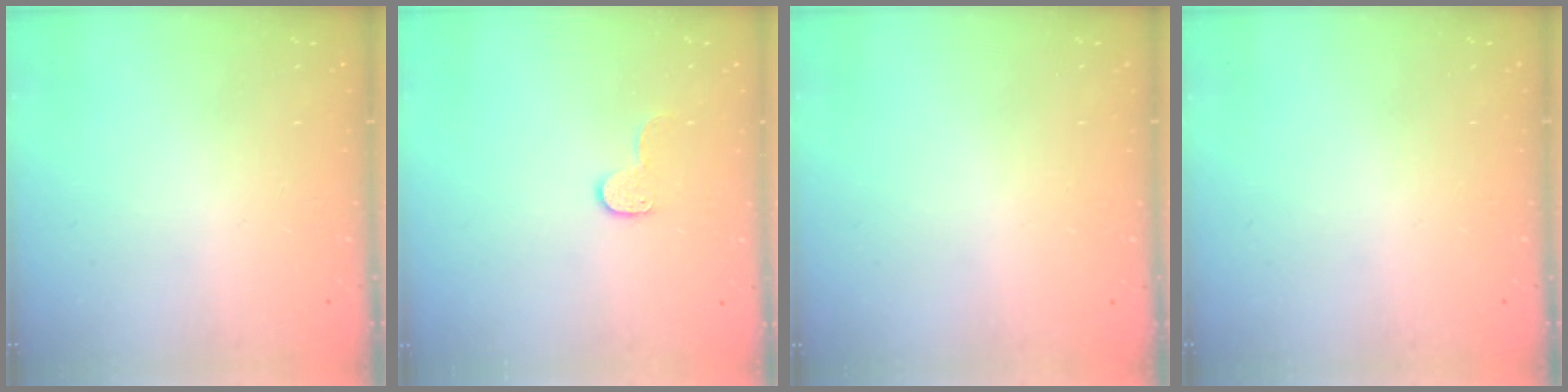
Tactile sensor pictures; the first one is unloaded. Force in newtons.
{"total": 5.9, "press": 5.9, "slide": 0.5}
{"total": 0.0}
{"total": 0.0}